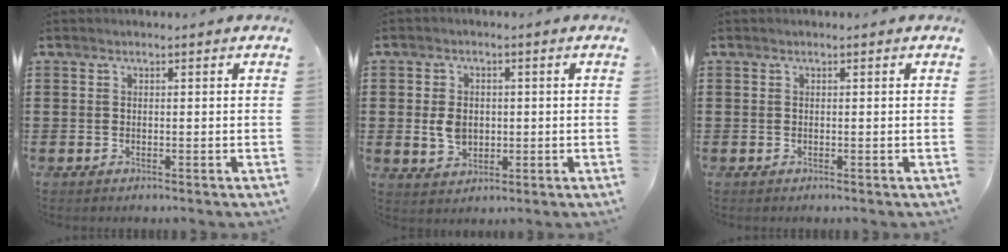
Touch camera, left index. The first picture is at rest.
{"total": 4.2, "force": [0.0, 3.2, 2.8], "torque": [-0.058, 0.003, -0.005]}
{"total": 0.0}